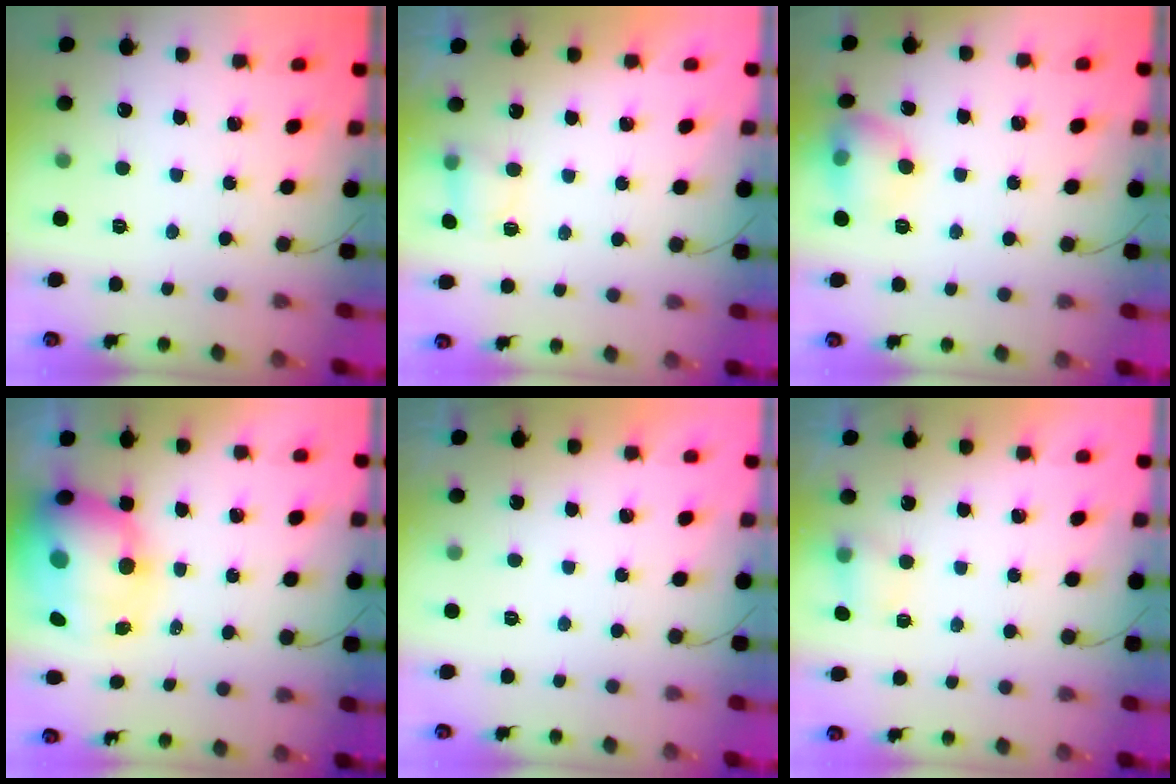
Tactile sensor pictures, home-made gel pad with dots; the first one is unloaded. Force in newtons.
{"total": 5.3, "press": 5.1, "slide": 1.3}
{"total": 10.2, "press": 10.0, "slide": 1.9}
{"total": 18.1, "press": 17.6, "slide": 4.3}
{"total": 0.0}
{"total": 5.3, "press": 5.0, "slide": 1.7}